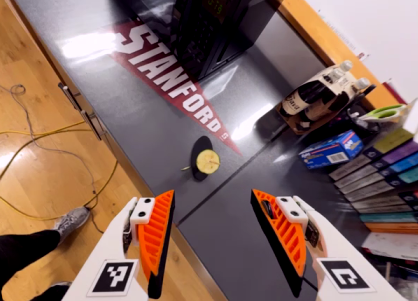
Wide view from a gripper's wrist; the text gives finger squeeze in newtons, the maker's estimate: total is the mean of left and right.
{"total": 0.0}